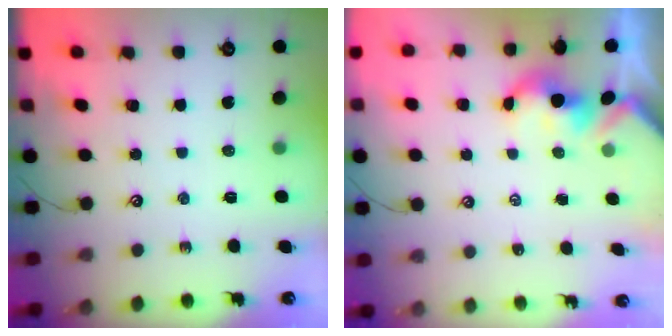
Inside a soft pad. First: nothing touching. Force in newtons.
{"total": 1.8, "press": 1.8, "slide": 0.1}